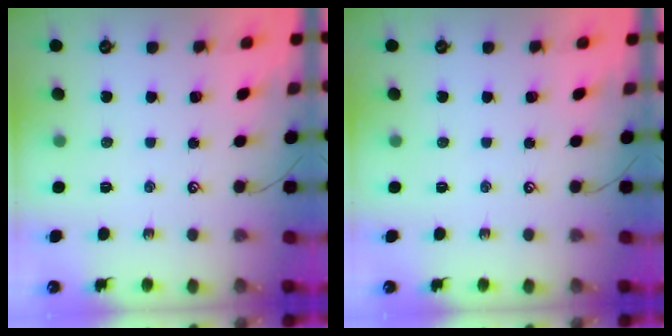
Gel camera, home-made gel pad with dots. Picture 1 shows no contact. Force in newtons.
{"total": 0.0}